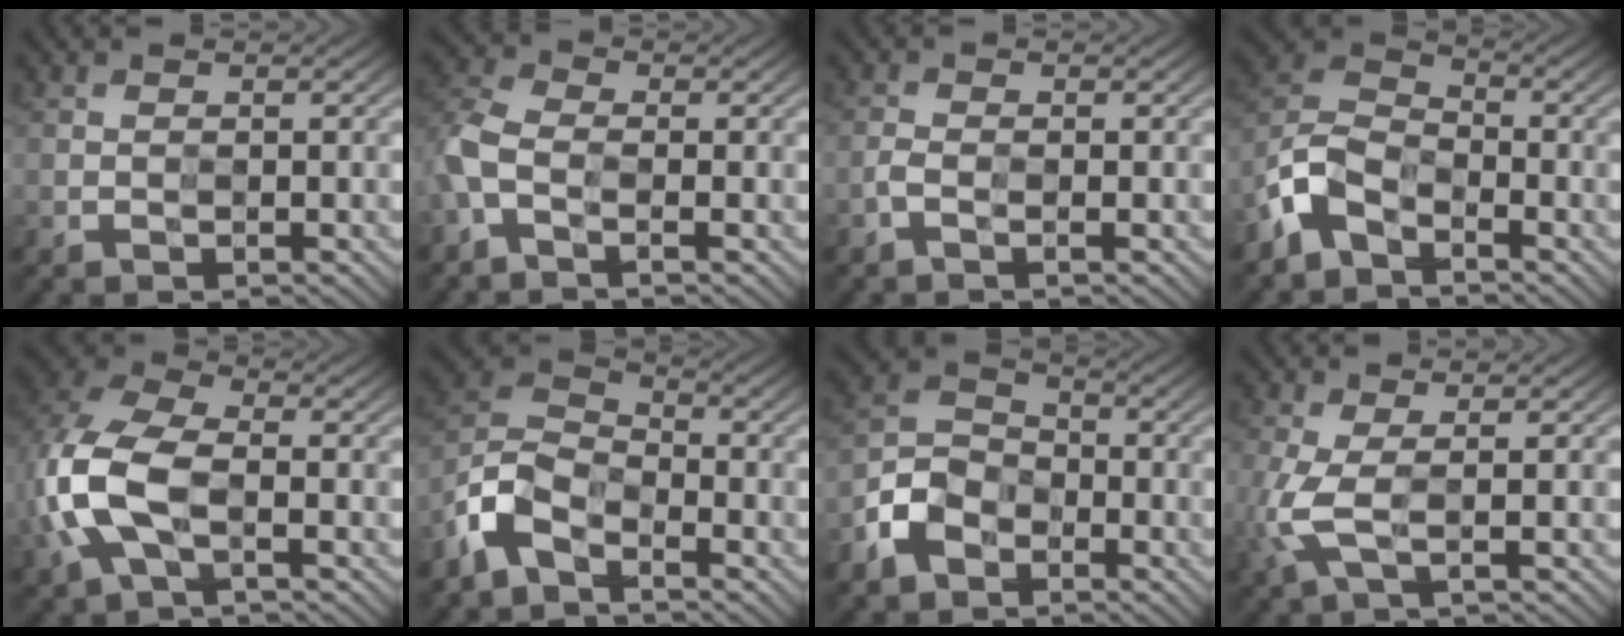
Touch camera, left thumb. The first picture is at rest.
{"total": 6.3, "force": [-2.5, 3.7, 4.4], "torque": [-0.118, -0.005, -0.057]}
{"total": 1.6, "force": [-1.3, 0.4, 0.8], "torque": [-0.016, -0.002, -0.027]}
{"total": 7.4, "force": [-5.1, 4.0, 3.6], "torque": [-0.072, 0.003, -0.119]}
{"total": 11.4, "force": [-2.0, 7.3, 8.6], "torque": [-0.224, 0.003, -0.046]}
{"total": 8.2, "force": [-5.6, 4.2, 4.3], "torque": [-0.086, -0.001, -0.129]}
{"total": 6.1, "force": [-3.7, 4.3, 2.1], "torque": [-0.040, 0.003, -0.089]}
{"total": 3.8, "force": [-0.1, 1.1, 3.6], "torque": [-0.105, 0.001, -0.005]}